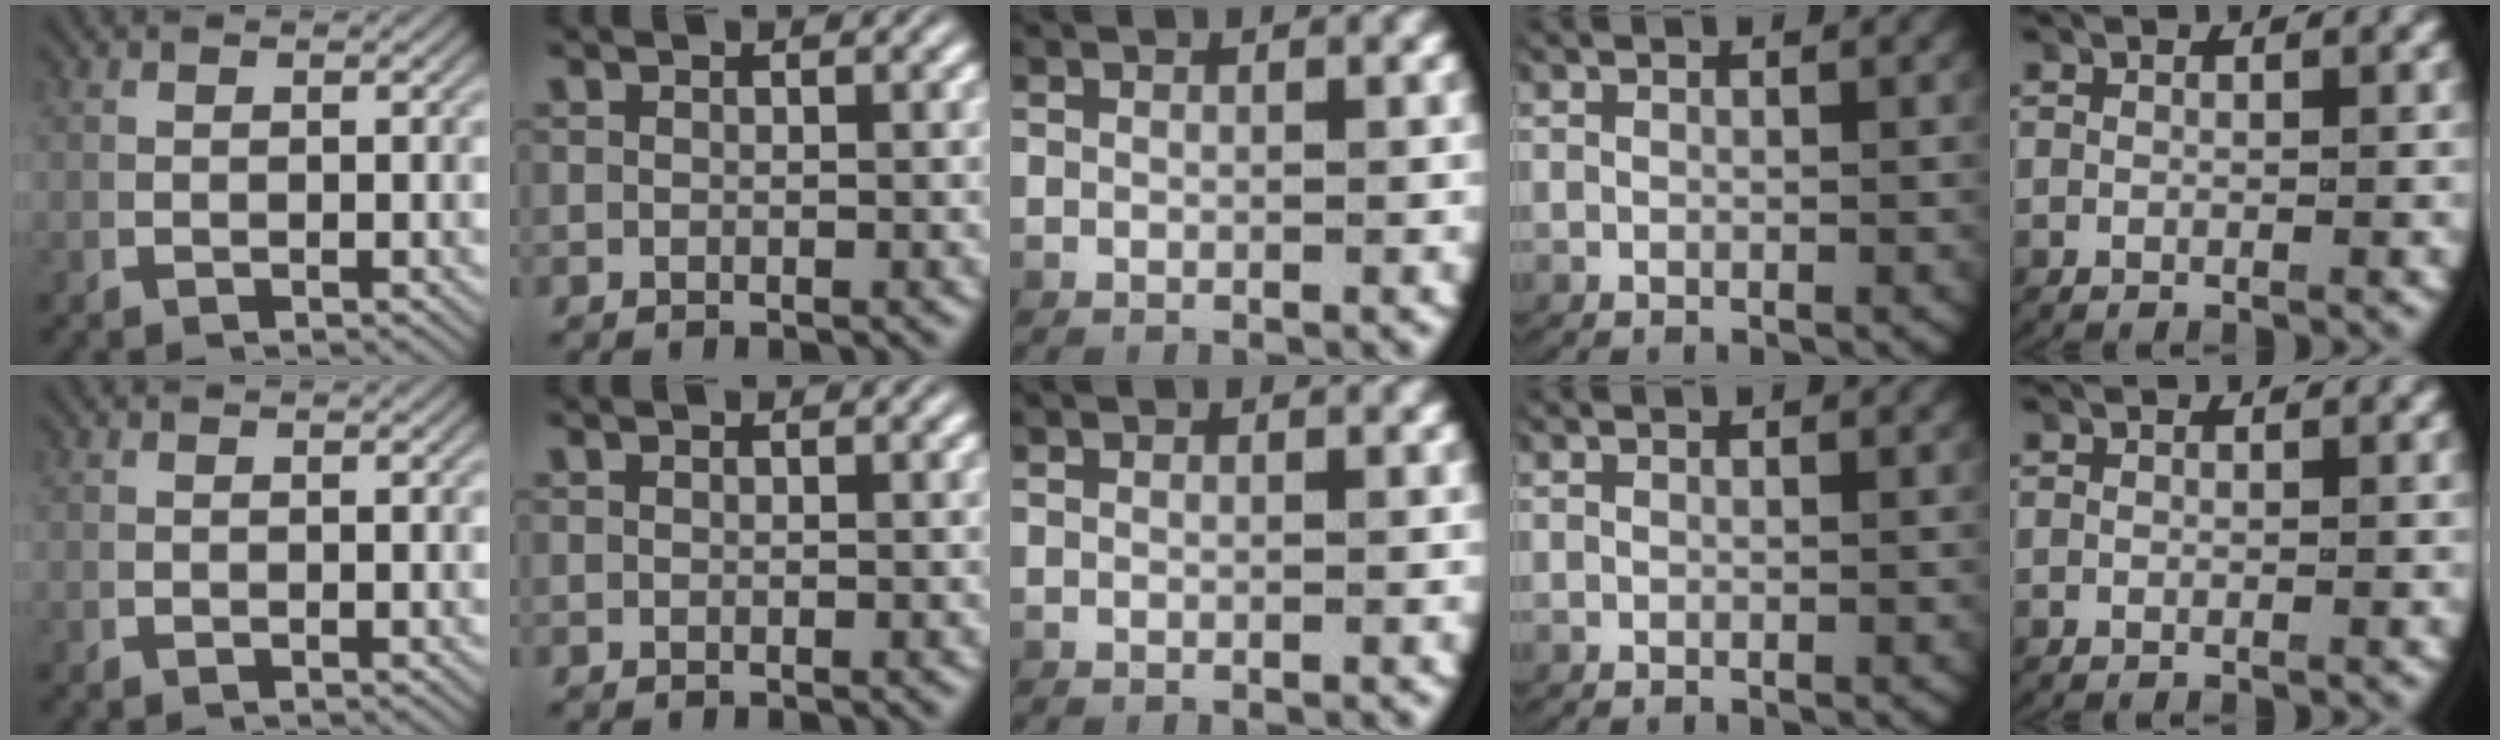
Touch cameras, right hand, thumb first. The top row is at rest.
{}